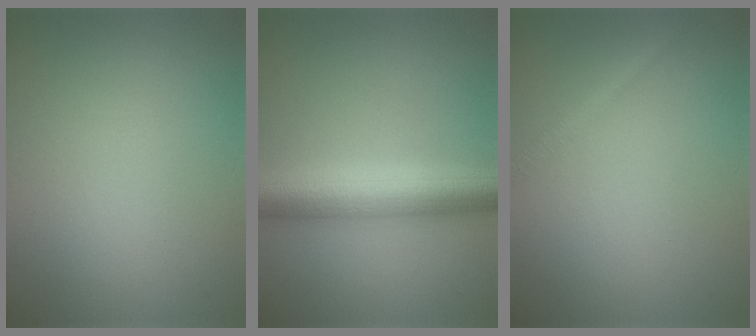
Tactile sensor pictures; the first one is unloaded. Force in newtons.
{"total": 7.1, "press": 7.1, "slide": 0.2}
{"total": 1.3, "press": 1.3, "slide": 0.0}